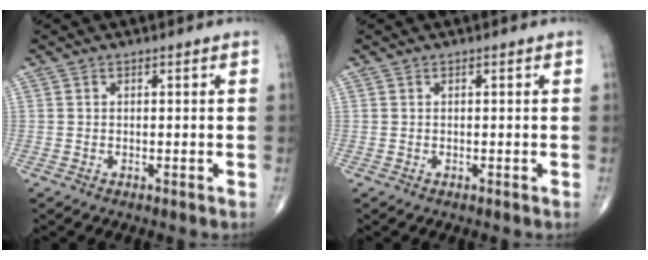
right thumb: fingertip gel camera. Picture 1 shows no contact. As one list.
[{"total": 0.0}]